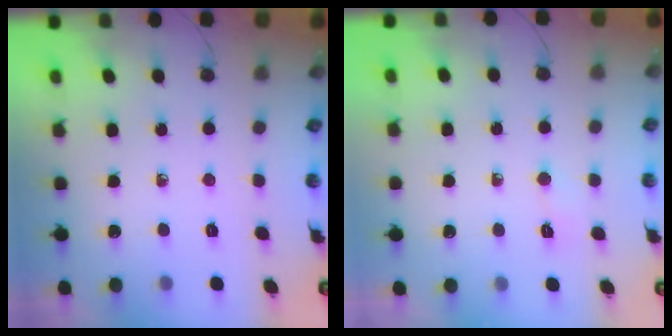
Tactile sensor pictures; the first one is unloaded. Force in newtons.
{"total": 2.7, "press": 2.6, "slide": 0.5}